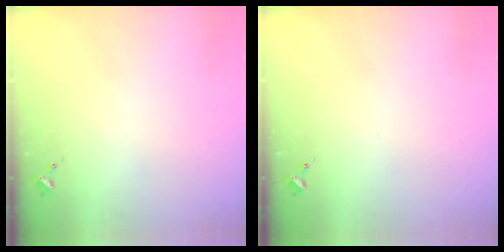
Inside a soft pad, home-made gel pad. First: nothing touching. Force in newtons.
{"total": 0.0}